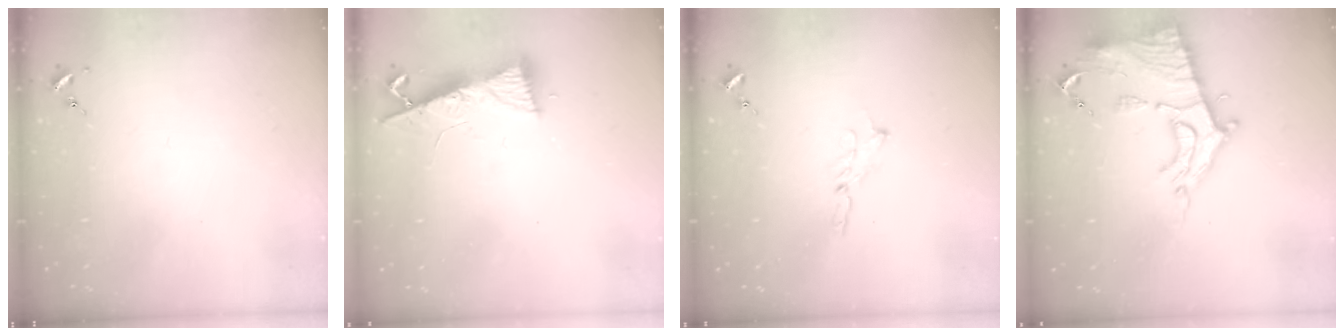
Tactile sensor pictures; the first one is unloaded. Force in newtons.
{"total": 8.5, "press": 8.5, "slide": 1.0}
{"total": 3.5, "press": 3.5, "slide": 0.1}
{"total": 16.6, "press": 16.5, "slide": 1.5}